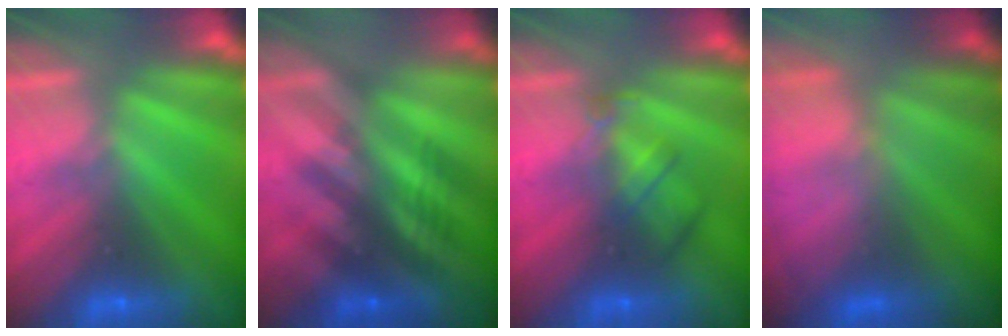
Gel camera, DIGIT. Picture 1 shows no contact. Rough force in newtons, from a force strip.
{"total": 2.4}
{"total": 2.4}
{"total": 8.2}